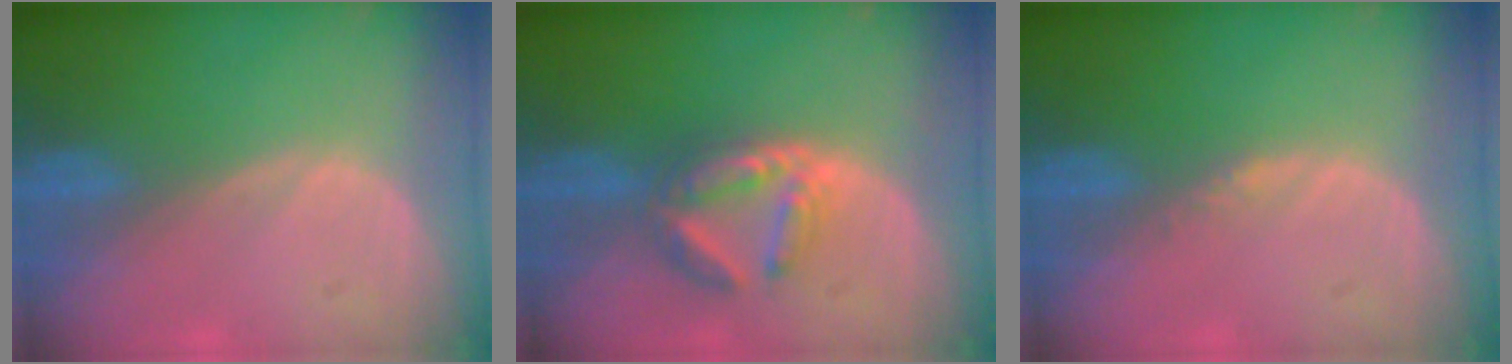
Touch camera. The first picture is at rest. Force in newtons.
{"total": 6.0, "press": 5.7, "slide": 1.8}
{"total": 0.8, "press": 0.6, "slide": 0.4}